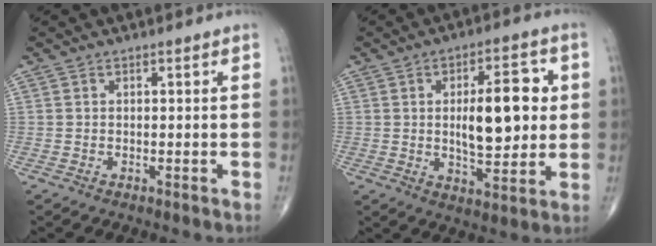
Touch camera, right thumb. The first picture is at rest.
{"total": 14.0, "force": [1.6, 5.9, 12.5], "torque": [-0.160, -0.006, 0.027]}